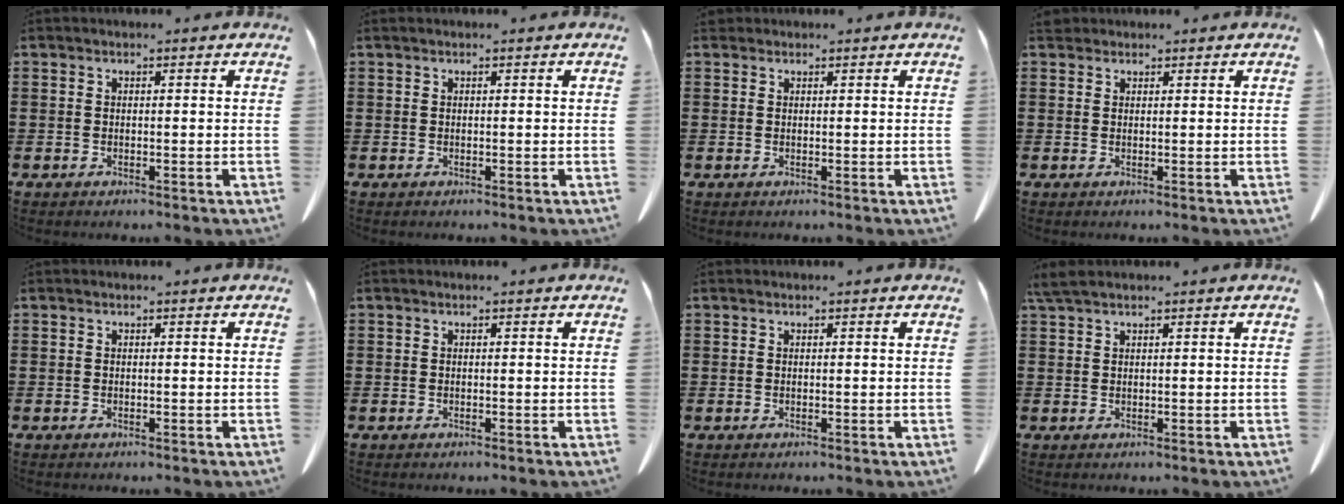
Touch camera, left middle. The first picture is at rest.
{"total": 0.0}
{"total": 0.6, "force": [0.4, 0.4, 0.1], "torque": [-0.005, 0.003, 0.008]}
{"total": 1.4, "force": [1.1, 0.7, 0.3], "torque": [-0.012, 0.005, 0.022]}
{"total": 0.0}
{"total": 0.0}
{"total": 0.0}
{"total": 1.9, "force": [1.5, 0.2, 1.2], "torque": [-0.027, 0.000, 0.028]}